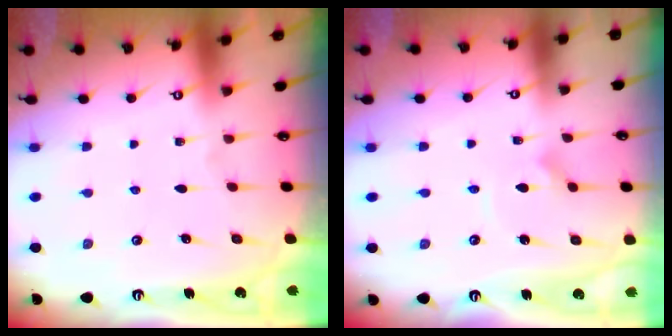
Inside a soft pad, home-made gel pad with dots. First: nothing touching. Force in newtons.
{"total": 2.6, "press": 2.6, "slide": 0.3}